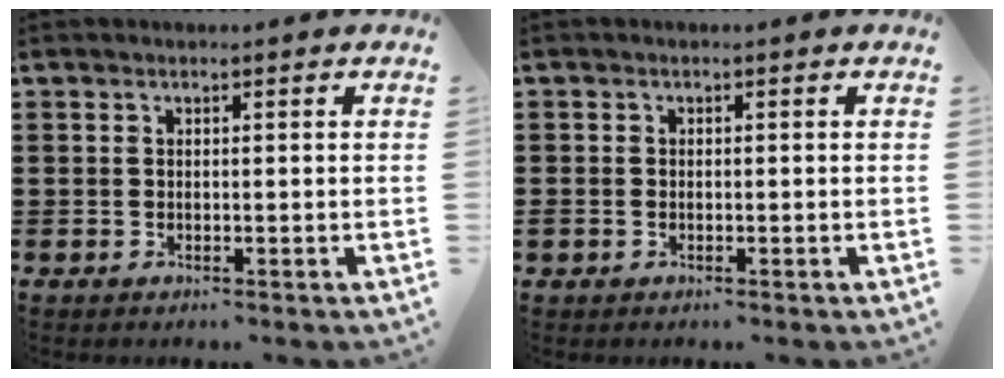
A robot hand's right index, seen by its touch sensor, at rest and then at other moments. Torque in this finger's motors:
{"motor_torque": [0.04, 0.74, 0.00, 0.03]}